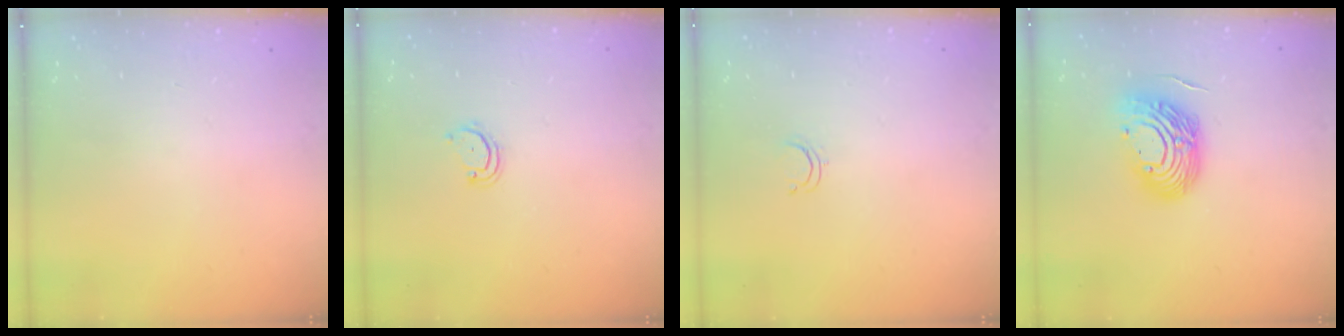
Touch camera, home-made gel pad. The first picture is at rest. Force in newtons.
{"total": 3.3, "press": 3.3, "slide": 0.2}
{"total": 2.4, "press": 2.4, "slide": 0.2}
{"total": 13.3, "press": 13.1, "slide": 2.3}